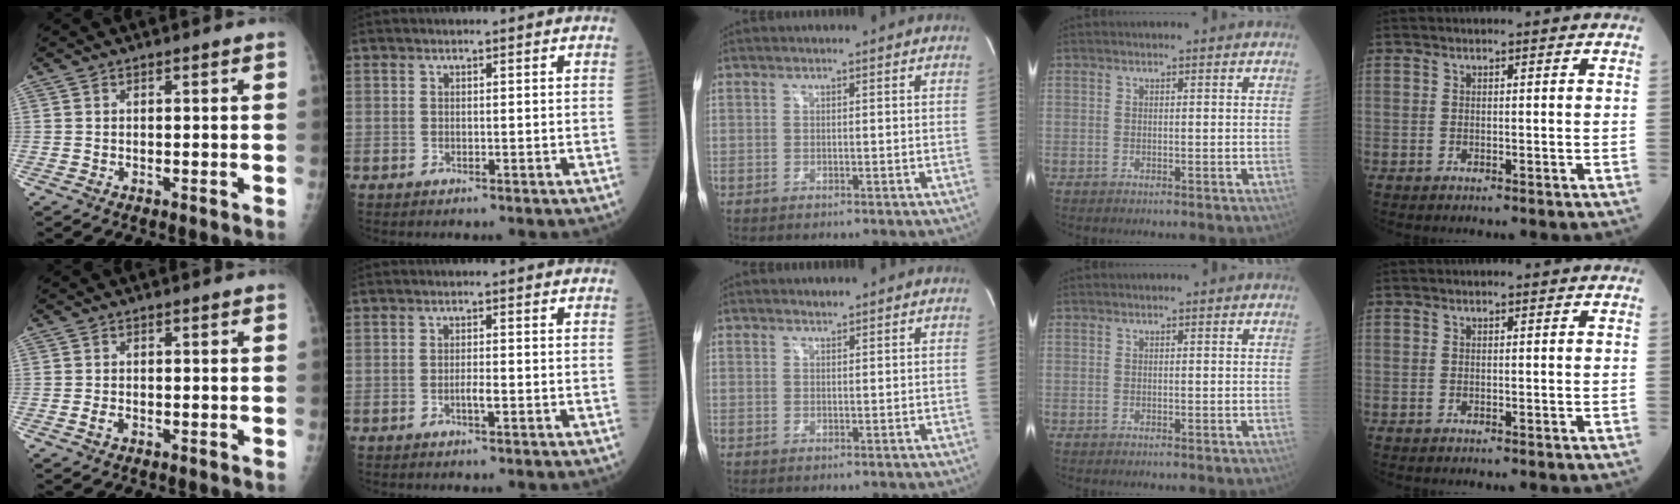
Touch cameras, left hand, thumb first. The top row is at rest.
{"thumb": {"total": 1.4, "force": [-0.5, 0.9, 0.9], "torque": [-0.017, 0.001, -0.011]}, "index": {"total": 1.5, "force": [-0.8, 0.1, 1.3], "torque": [-0.025, -0.003, -0.015]}, "middle": {"total": 0.6, "force": [0.6, 0.0, 0.0], "torque": [-0.009, -0.001, 0.012]}}